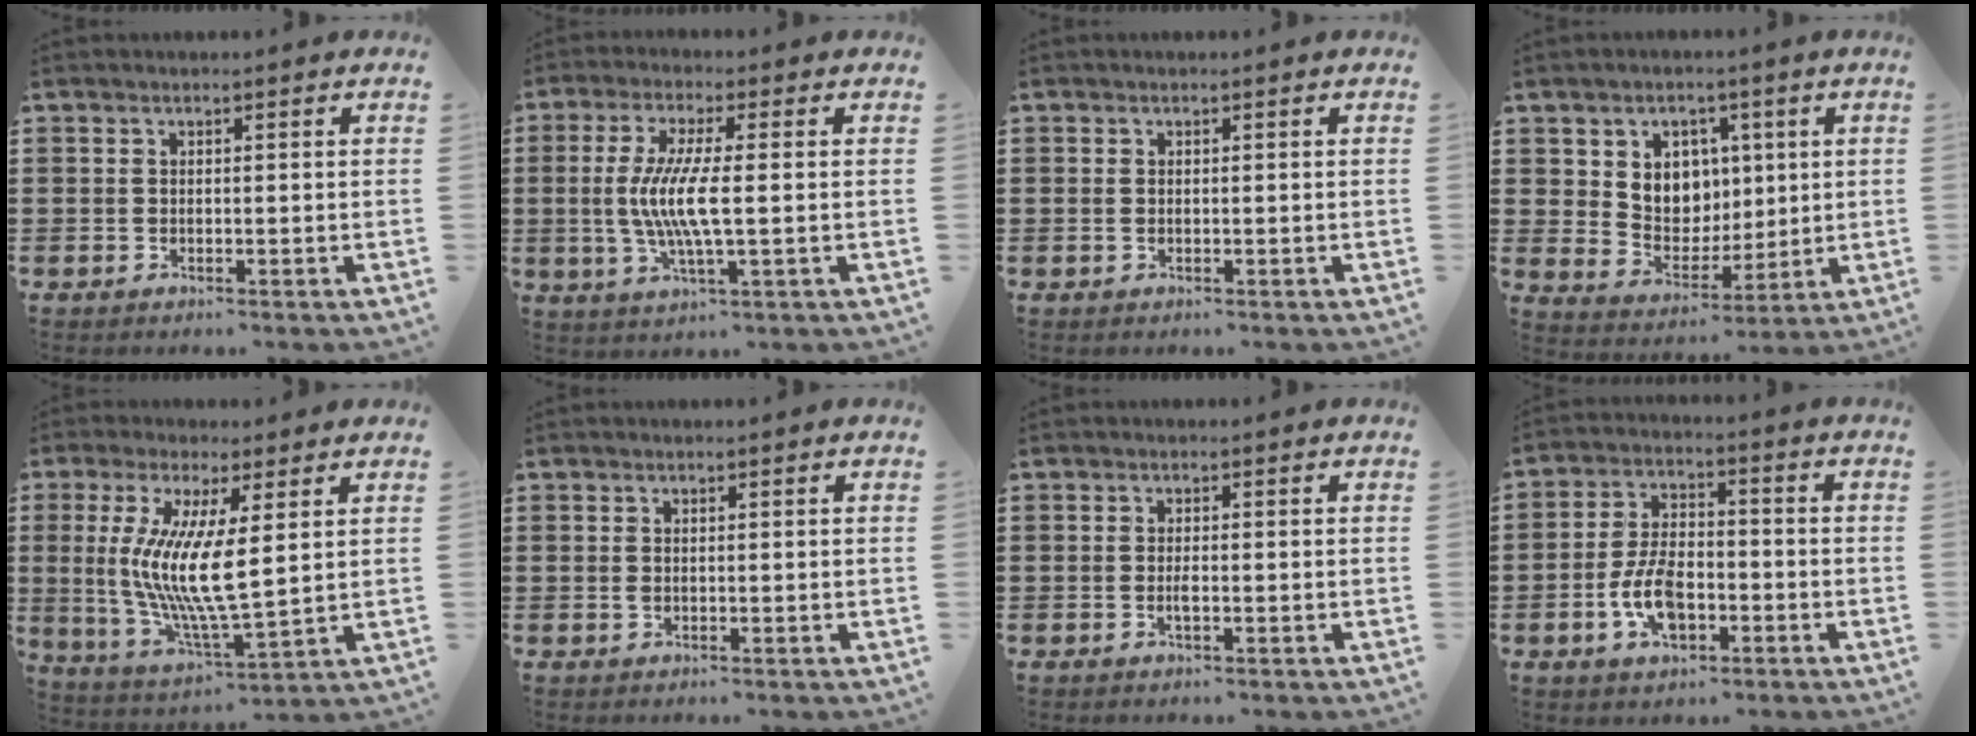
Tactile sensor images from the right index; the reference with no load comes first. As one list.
[{"total": 7.5, "force": [-0.3, 1.2, 7.4], "torque": [-0.154, -0.010, -0.013]}, {"total": 0.7, "force": [-0.1, 0.4, 0.6], "torque": [-0.014, 0.002, -0.002]}, {"total": 6.7, "force": [2.5, 6.0, 1.6], "torque": [-0.049, -0.003, 0.045]}, {"total": 9.8, "force": [2.0, 2.2, 9.4], "torque": [-0.203, -0.015, 0.033]}, {"total": 0.9, "force": [0.0, 0.5, 0.7], "torque": [-0.015, 0.003, -0.001]}, {"total": 1.4, "force": [-0.3, 0.4, 1.3], "torque": [-0.032, -0.004, -0.007]}, {"total": 7.7, "force": [-2.6, 4.1, 5.9], "torque": [-0.133, 0.002, -0.052]}]